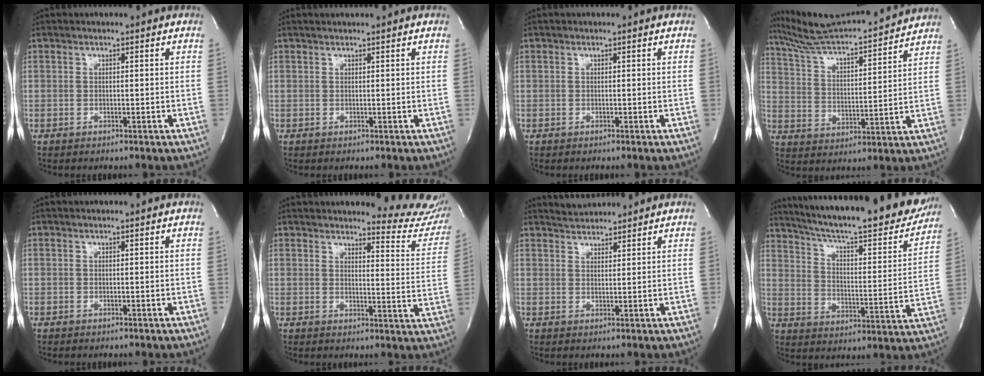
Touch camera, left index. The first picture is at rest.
{"total": 1.4, "force": [1.3, 0.0, 0.5], "torque": [-0.008, 0.014, 0.025]}
{"total": 0.0}
{"total": 17.2, "force": [16.3, 0.3, 5.4], "torque": [-0.101, 0.000, 0.255]}
{"total": 0.0}
{"total": 13.3, "force": [13.0, 1.5, 2.6], "torque": [-0.008, -0.092, 0.122]}
{"total": 3.7, "force": [3.7, 0.5, 0.2], "torque": [-0.009, 0.021, 0.065]}
{"total": 28.5, "force": [24.7, 4.5, 13.7], "torque": [-0.220, -0.044, 0.328]}